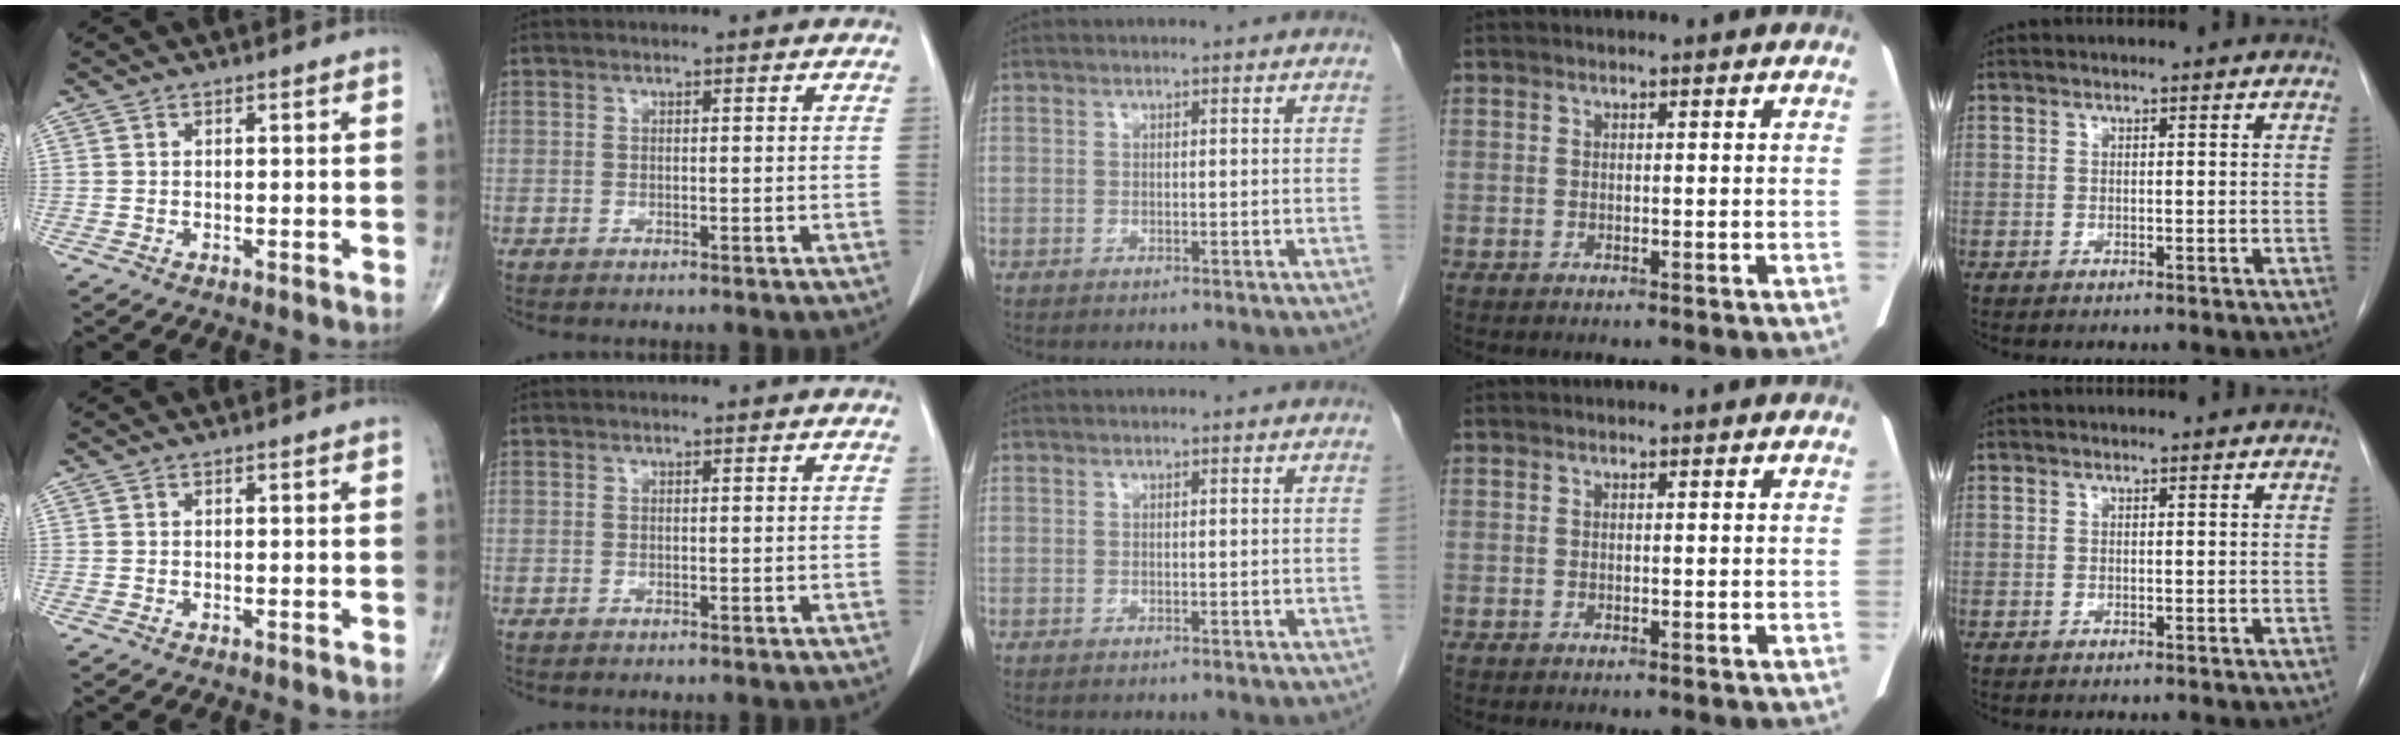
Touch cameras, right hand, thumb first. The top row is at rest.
{}